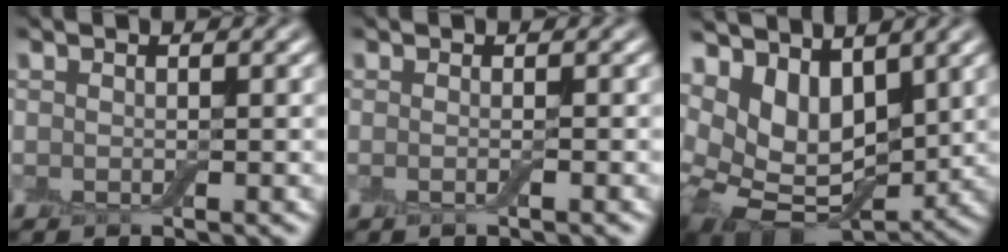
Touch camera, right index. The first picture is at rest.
{"total": 1.0, "force": [-0.2, 0.2, 1.0], "torque": [-0.015, -0.007, -0.007]}
{"total": 8.0, "force": [2.3, 5.1, 5.7], "torque": [-0.103, -0.015, 0.044]}